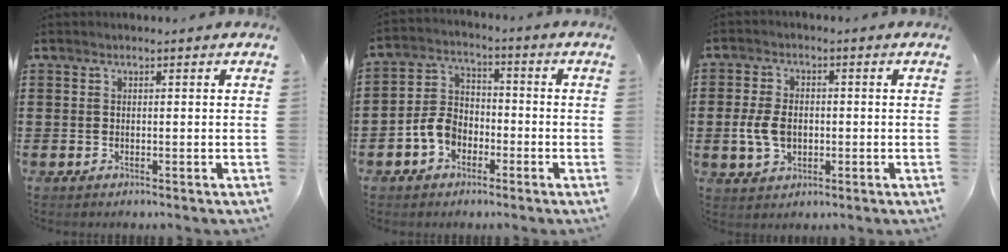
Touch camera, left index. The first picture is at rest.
{"total": 6.0, "force": [-3.0, 4.4, 2.8], "torque": [-0.082, 0.010, -0.065]}
{"total": 5.5, "force": [-0.8, 3.8, 3.9], "torque": [-0.102, 0.001, -0.022]}